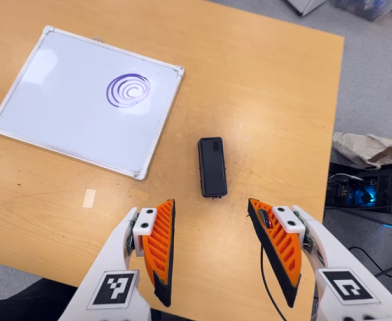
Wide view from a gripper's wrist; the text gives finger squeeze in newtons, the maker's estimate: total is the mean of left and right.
{"total": 0.0}